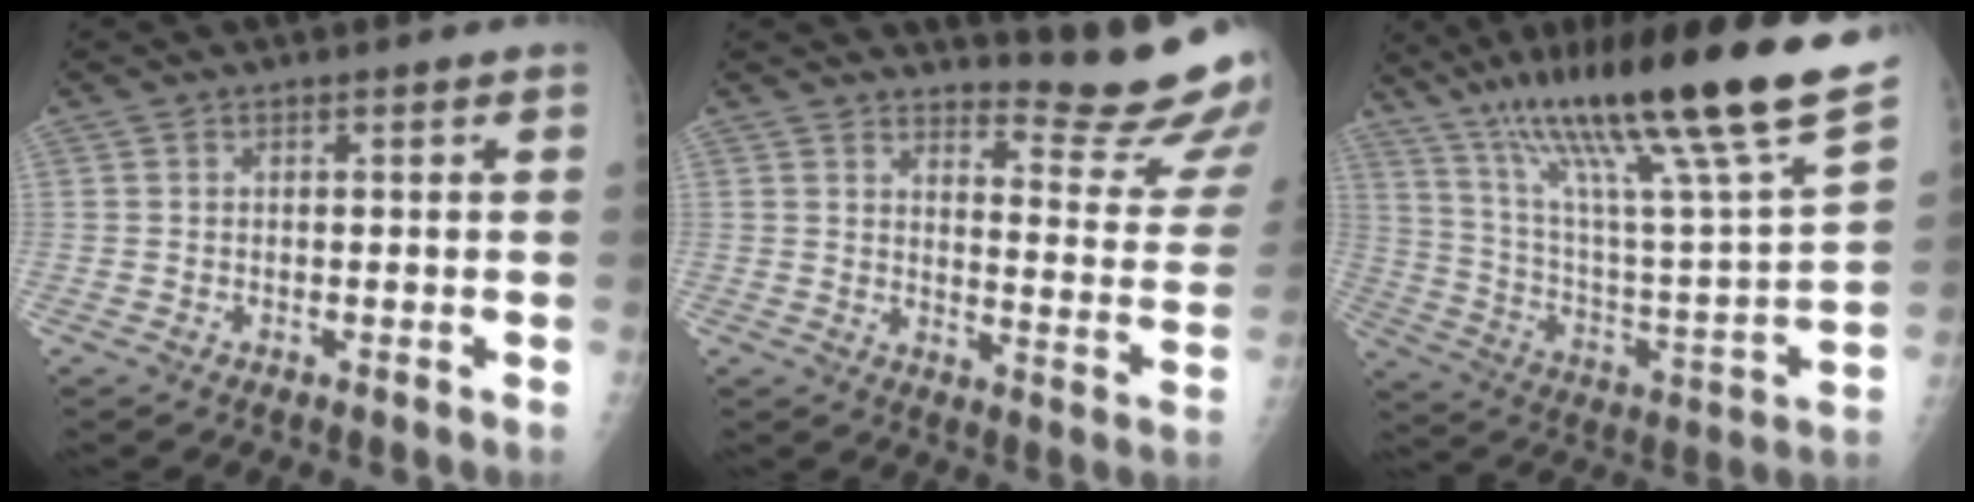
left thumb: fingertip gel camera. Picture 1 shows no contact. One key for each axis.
{"total": 16.5, "fx": 15.1, "fy": 1.7, "fz": 6.3, "tx": -0.055, "ty": -0.185, "tz": 0.176}
{"total": 30.9, "fx": 20.6, "fy": 2.7, "fz": 22.9, "tx": -0.367, "ty": -0.061, "tz": 0.346}